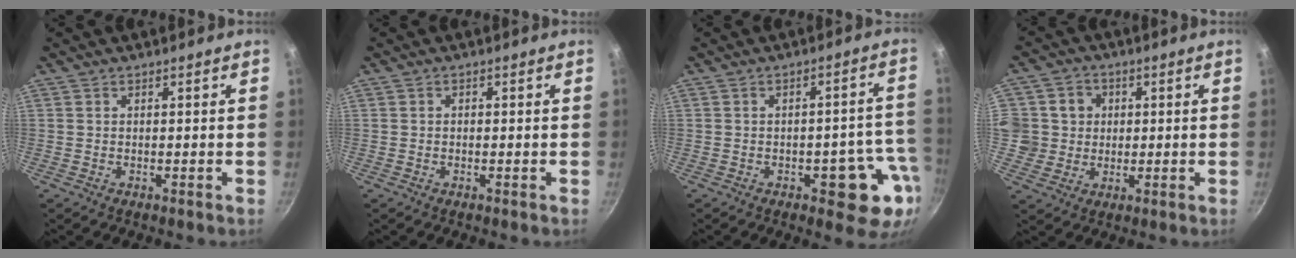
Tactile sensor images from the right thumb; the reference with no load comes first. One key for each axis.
{"total": 0.6, "fx": -0.1, "fy": 0.6, "fz": 0.3, "tx": -0.005, "ty": 0.004, "tz": -0.003}
{"total": 10.6, "fx": -4.0, "fy": 4.8, "fz": 8.6, "tx": -0.049, "ty": 0.030, "tz": -0.046}
{"total": 8.0, "fx": 0.9, "fy": 7.8, "fz": 1.8, "tx": 0.011, "ty": 0.007, "tz": 0.011}